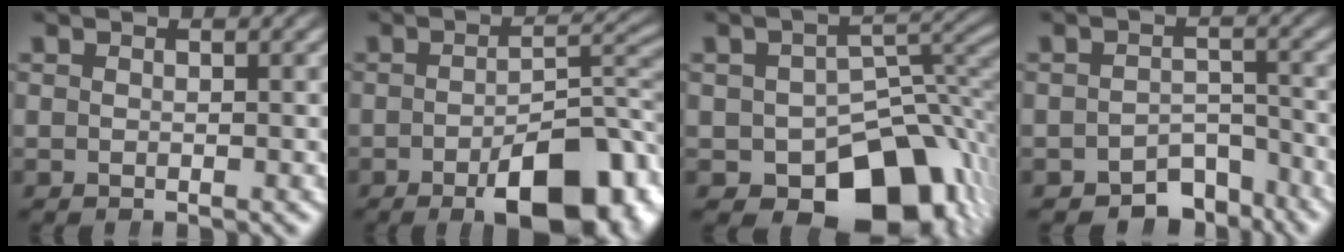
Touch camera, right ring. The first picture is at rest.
{"total": 9.8, "force": [-4.3, 3.3, 8.2], "torque": [-0.082, -0.008, -0.059]}
{"total": 15.1, "force": [-6.3, 9.3, 10.0], "torque": [-0.128, -0.041, -0.074]}
{"total": 6.2, "force": [-5.3, 2.6, 1.8], "torque": [0.004, -0.011, -0.083]}